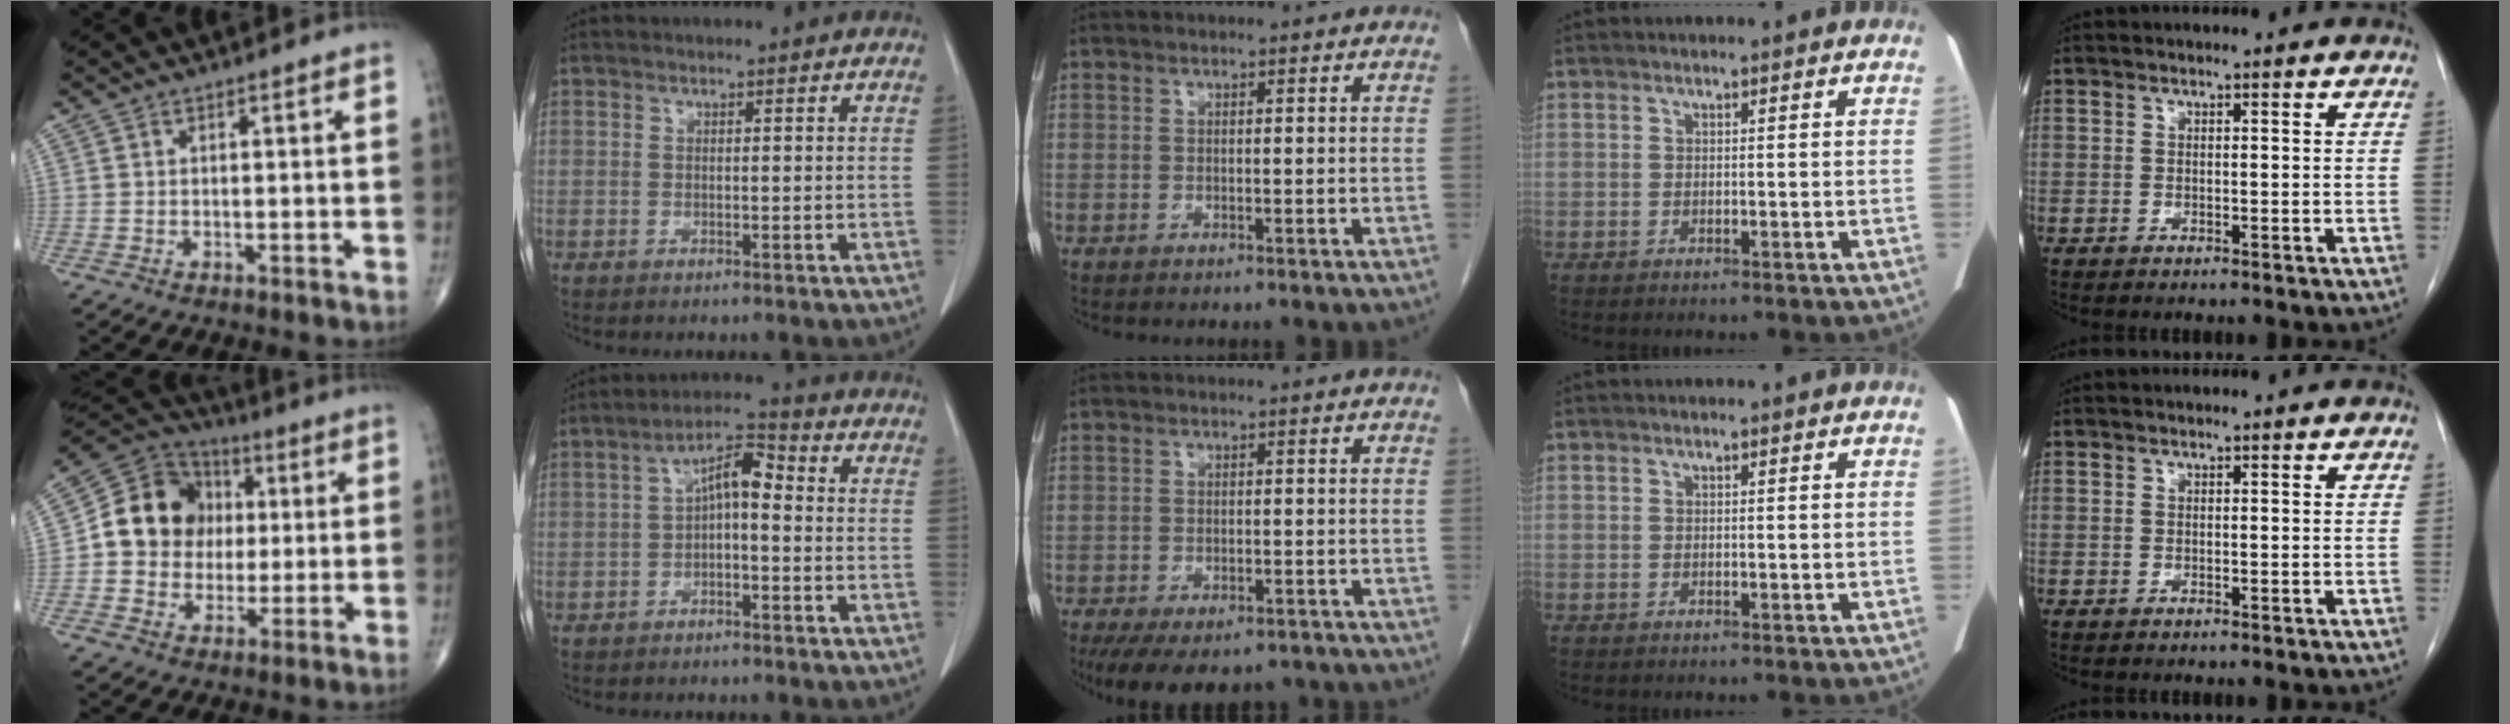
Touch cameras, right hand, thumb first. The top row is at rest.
{"thumb": {"total": 14.3, "force": [1.1, 12.6, 6.6], "torque": [-0.073, 0.021, 0.012]}, "index": {"total": 6.1, "force": [-0.1, 2.2, 5.7], "torque": [-0.100, 0.030, -0.008]}, "middle": {"total": 10.7, "force": [-7.9, 4.9, 5.3], "torque": [-0.097, -0.010, -0.108]}}